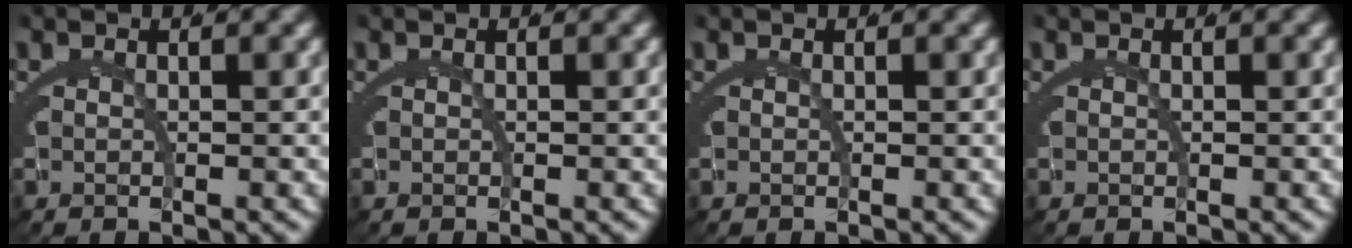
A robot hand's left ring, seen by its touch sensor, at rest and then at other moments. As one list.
[{"total": 0.0}, {"total": 0.0}, {"total": 0.0}]